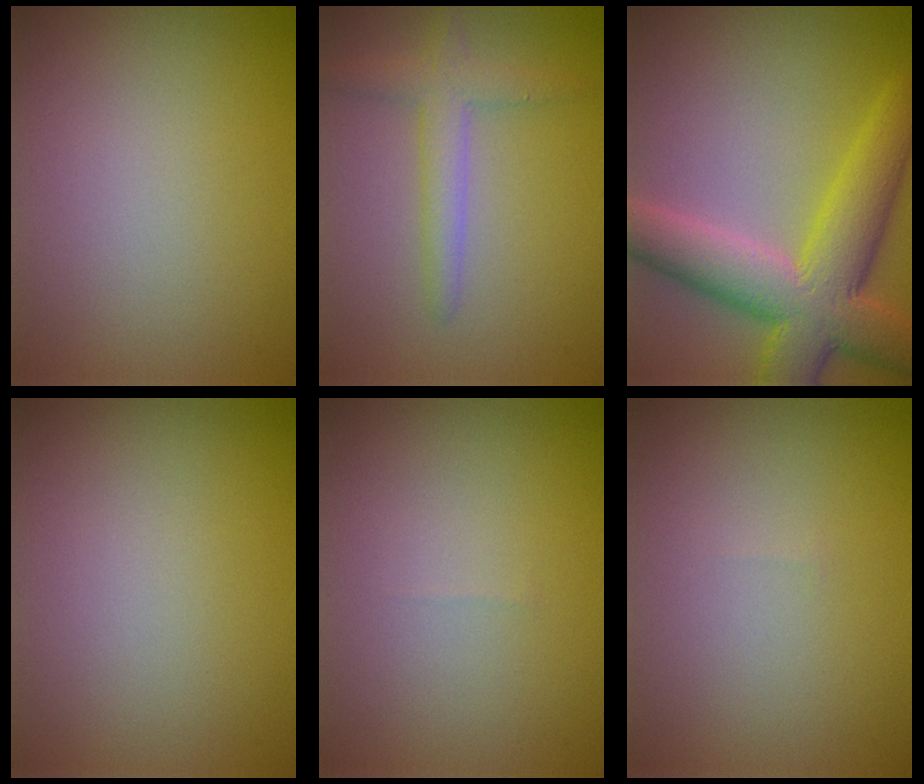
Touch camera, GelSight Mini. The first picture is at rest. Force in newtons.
{"total": 2.6, "press": 2.6, "slide": 0.2}
{"total": 9.4, "press": 9.4, "slide": 0.3}
{"total": 0.0}
{"total": 0.0}
{"total": 0.0}